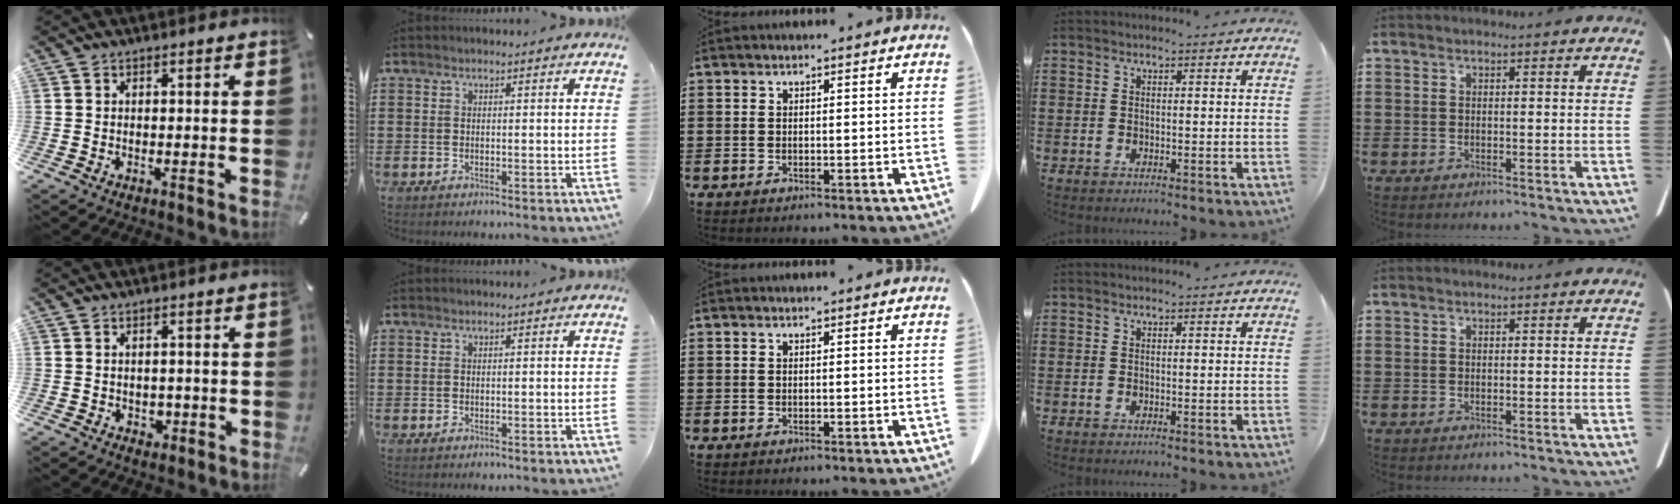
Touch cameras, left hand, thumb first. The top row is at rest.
{"thumb": {"total": 2.0, "force": [-0.1, 1.8, 0.7], "torque": [-0.007, 0.001, -0.006]}}